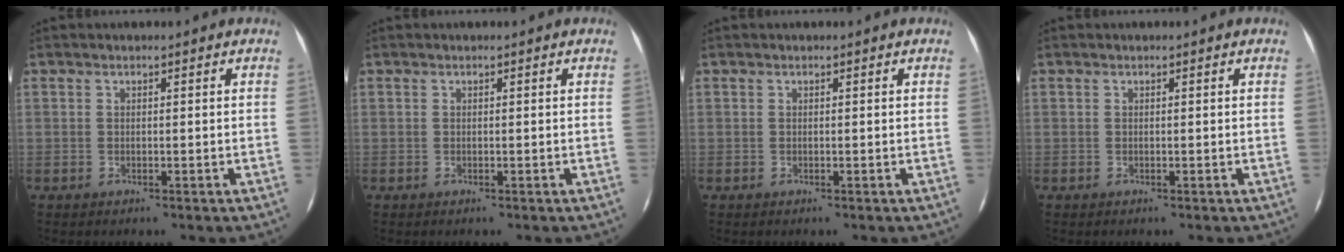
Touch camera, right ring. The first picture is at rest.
{"total": 0.0}
{"total": 0.0}
{"total": 0.0}